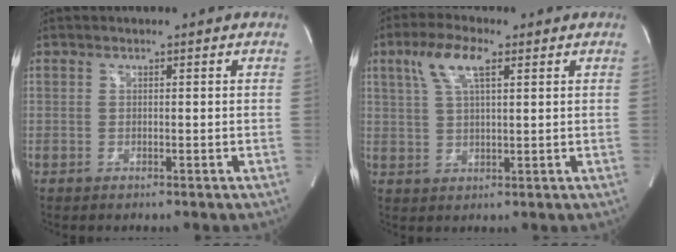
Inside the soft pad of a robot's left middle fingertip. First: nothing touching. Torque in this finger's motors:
{"motor_torque": [0.90, -0.47, 0.55, 0.07]}